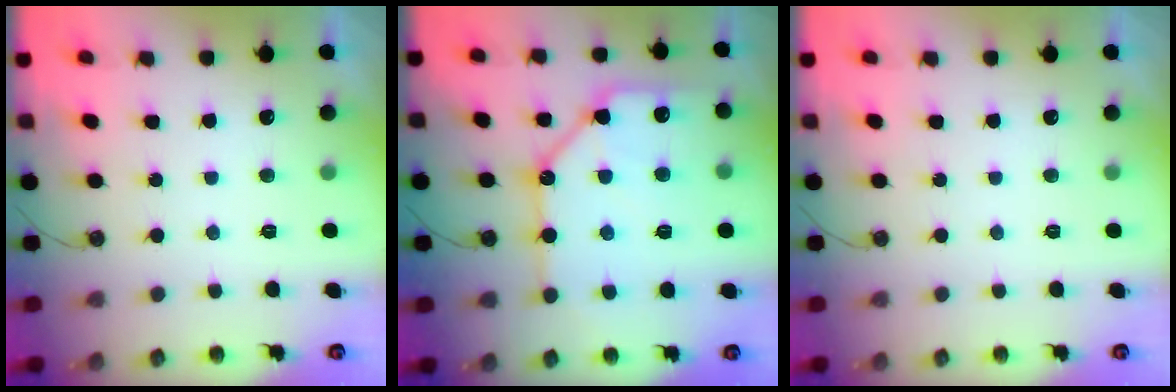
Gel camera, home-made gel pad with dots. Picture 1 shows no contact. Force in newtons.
{"total": 16.3, "press": 16.2, "slide": 1.8}
{"total": 0.0}